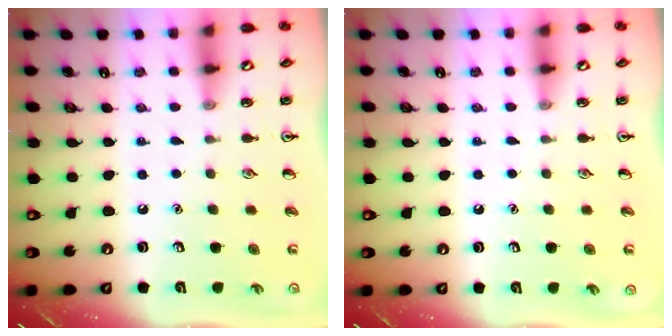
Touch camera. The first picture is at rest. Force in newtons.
{"total": 0.0}